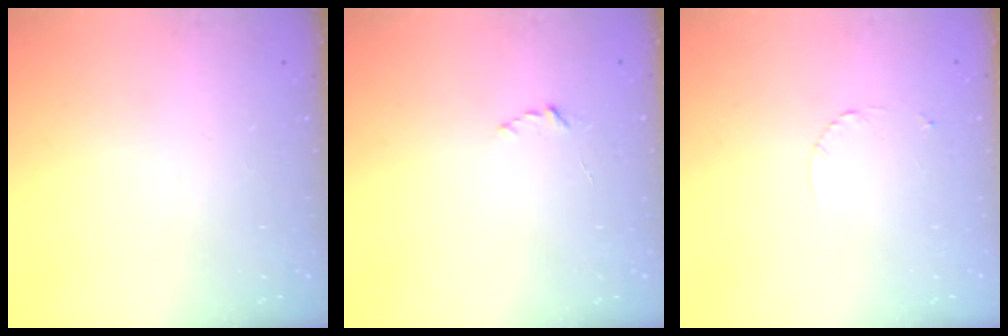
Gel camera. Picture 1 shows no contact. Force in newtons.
{"total": 1.9, "press": 1.9, "slide": 0.2}
{"total": 1.6, "press": 1.6, "slide": 0.2}